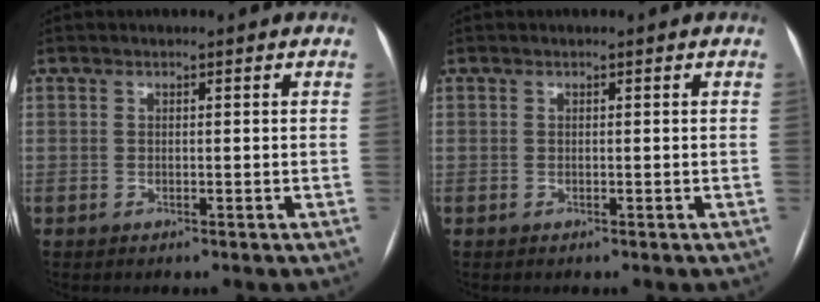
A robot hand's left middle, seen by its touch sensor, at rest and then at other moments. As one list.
[{"total": 0.0}]